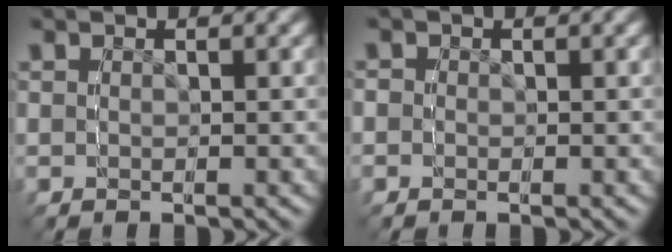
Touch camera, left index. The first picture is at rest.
{"total": 0.9, "force": [-0.5, 0.4, -0.6], "torque": [0.004, -0.015, -0.005]}